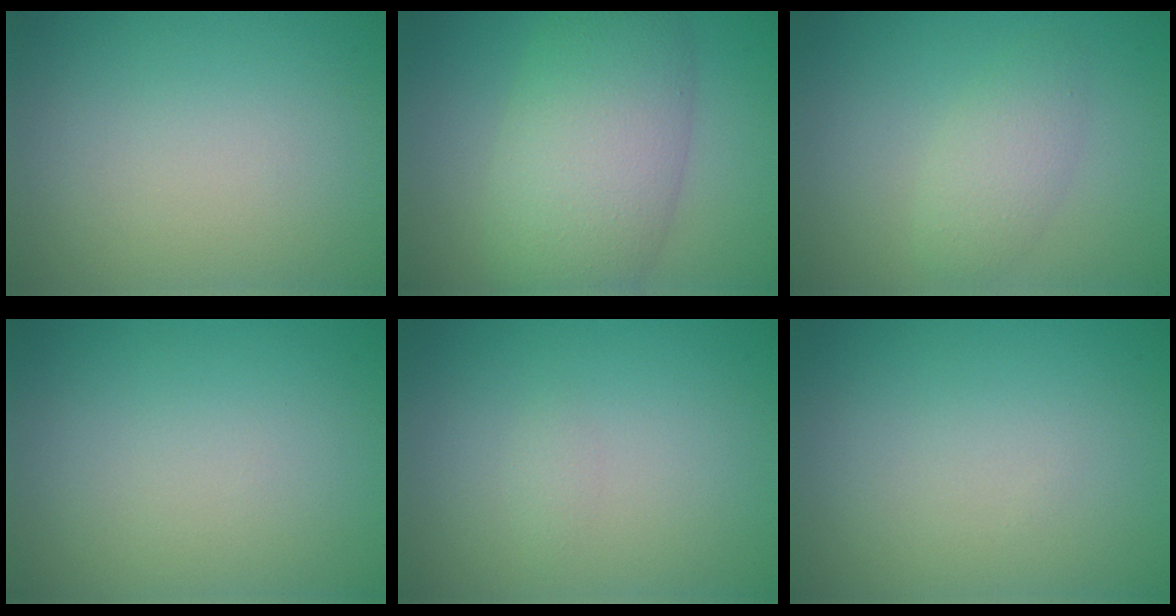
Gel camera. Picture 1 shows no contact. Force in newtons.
{"total": 8.8, "press": 8.8, "slide": 0.5}
{"total": 2.7, "press": 2.7, "slide": 0.2}
{"total": 0.0}
{"total": 0.6, "press": 0.6, "slide": 0.1}
{"total": 0.0}